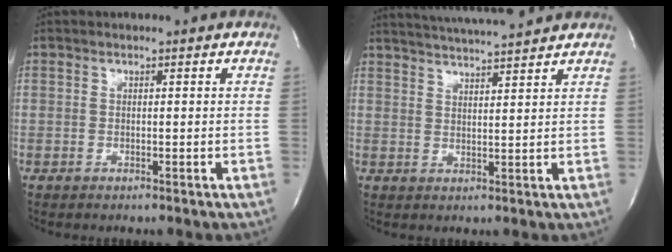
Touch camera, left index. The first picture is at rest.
{"total": 10.9, "force": [10.1, 0.0, 4.2], "torque": [-0.078, 0.019, 0.147]}